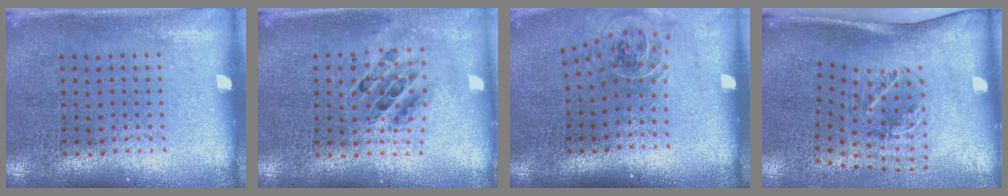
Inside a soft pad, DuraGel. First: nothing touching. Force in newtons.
{"total": 0.6, "press": 0.6, "slide": 0.1}
{"total": 1.1, "press": 1.0, "slide": 0.3}
{"total": 2.1, "press": 1.3, "slide": 1.7}